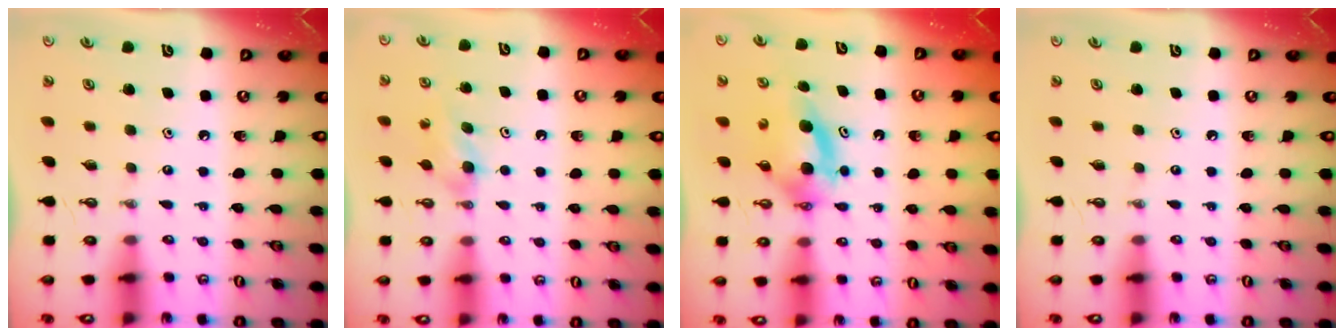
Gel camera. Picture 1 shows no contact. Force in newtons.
{"total": 4.7, "press": 4.7, "slide": 0.2}
{"total": 5.8, "press": 5.5, "slide": 1.7}
{"total": 0.0}